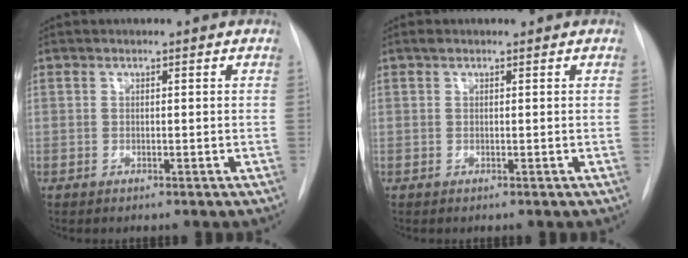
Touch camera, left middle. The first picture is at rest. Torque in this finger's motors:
{"motor_torque": [0.20, -0.16, -0.03, 0.01]}